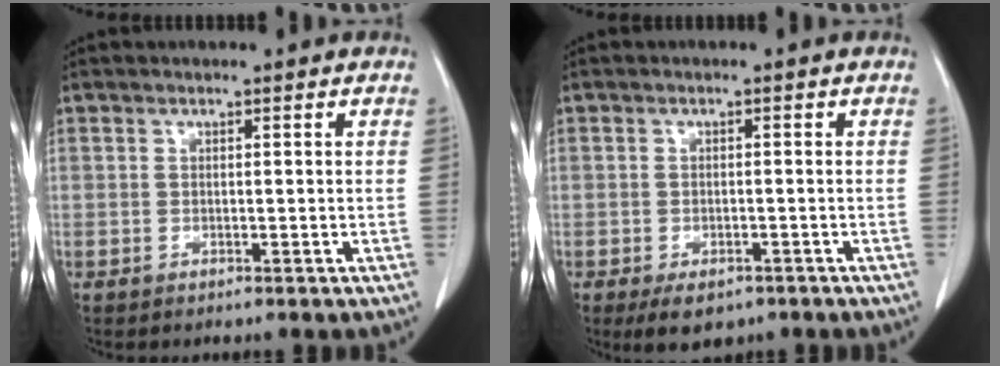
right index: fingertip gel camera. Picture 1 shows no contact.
{"total": 4.6, "force": [-3.0, 2.6, 2.4], "torque": [-0.034, -0.005, -0.038]}